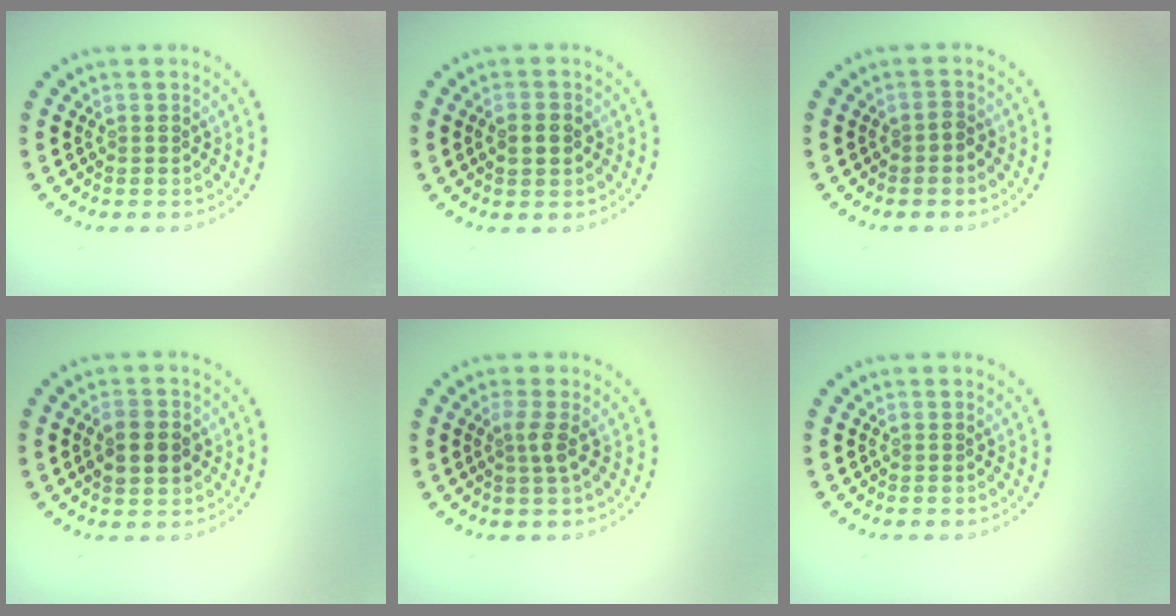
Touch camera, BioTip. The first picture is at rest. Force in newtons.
{"total": 2.1, "press": 2.1, "slide": 0.2}
{"total": 0.8, "press": 0.7, "slide": 0.4}
{"total": 3.3, "press": 3.3, "slide": 0.1}
{"total": 1.6, "press": 1.1, "slide": 1.1}
{"total": 0.0}